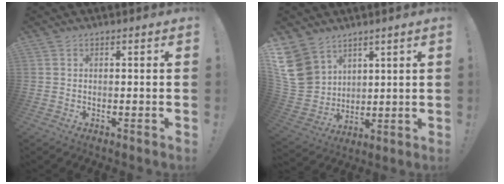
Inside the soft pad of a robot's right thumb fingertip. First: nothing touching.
{"total": 14.1, "force": [6.9, 11.1, 5.4], "torque": [-0.114, -0.041, 0.141]}